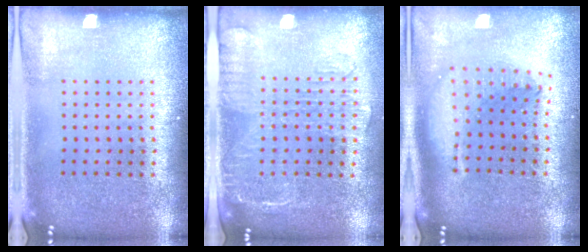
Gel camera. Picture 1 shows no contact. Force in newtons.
{"total": 1.9, "press": 1.6, "slide": 1.0}
{"total": 2.1, "press": 1.6, "slide": 1.3}